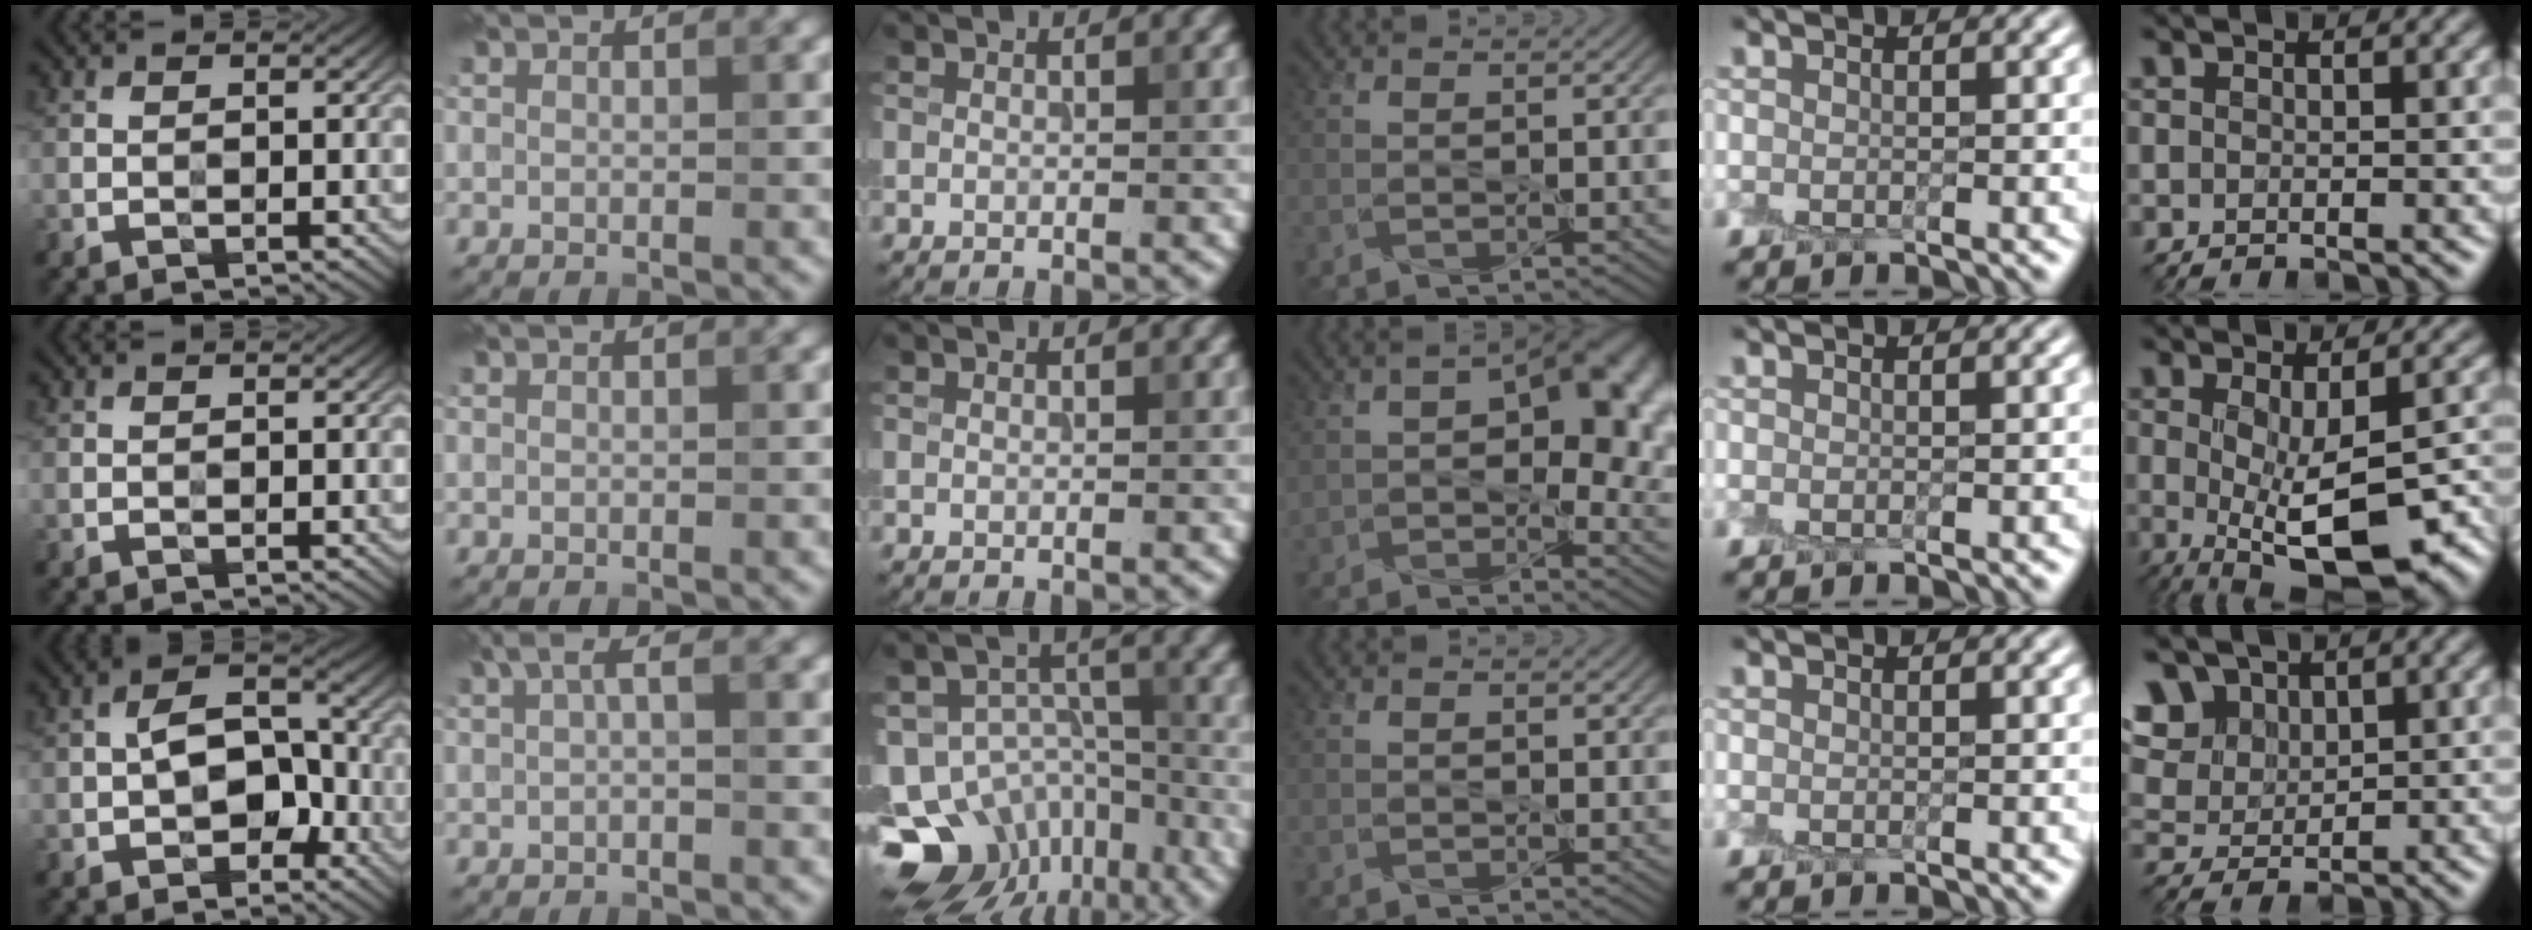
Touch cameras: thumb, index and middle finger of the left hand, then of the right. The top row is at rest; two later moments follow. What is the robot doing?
{"motion": "peel", "object": "cling film"}